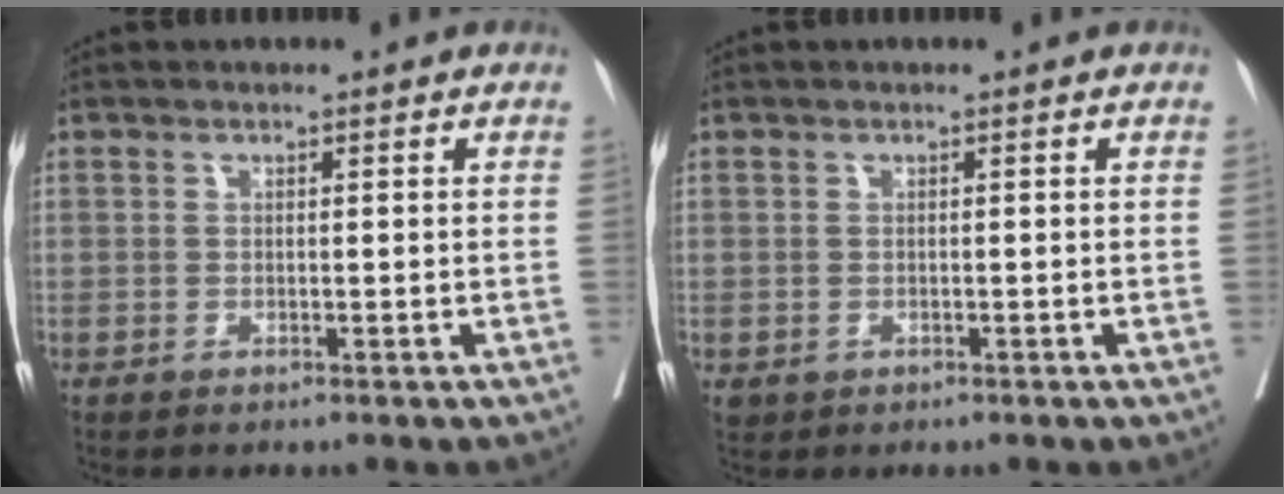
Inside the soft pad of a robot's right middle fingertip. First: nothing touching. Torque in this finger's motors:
{"motor_torque": [-0.10, -0.02, 0.00, 0.00]}